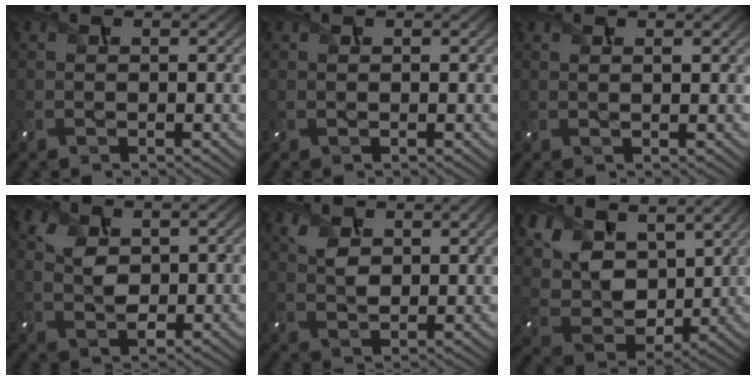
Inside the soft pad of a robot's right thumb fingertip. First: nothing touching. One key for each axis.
{"total": 0.0}
{"total": 0.7, "fx": 0.6, "fy": 0.0, "fz": 0.5, "tx": -0.012, "ty": 0.001, "tz": 0.010}
{"total": 4.5, "fx": 1.1, "fy": 2.6, "fz": 3.5, "tx": -0.077, "ty": -0.004, "tz": 0.023}
{"total": 5.0, "fx": 2.7, "fy": 2.5, "fz": 3.4, "tx": -0.076, "ty": -0.004, "tz": 0.054}
{"total": 12.5, "fx": 7.3, "fy": 7.1, "fz": 7.2, "tx": -0.226, "ty": 0.017, "tz": 0.125}